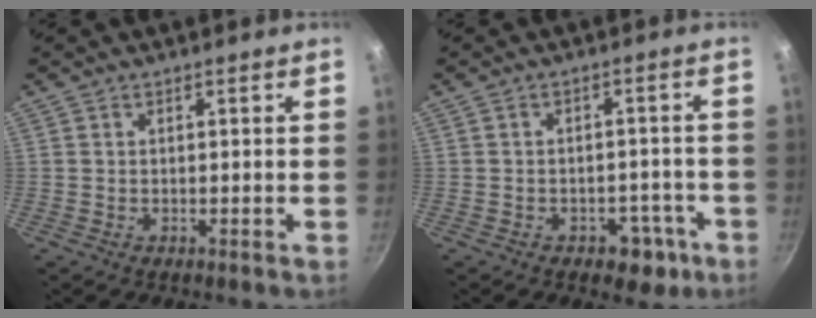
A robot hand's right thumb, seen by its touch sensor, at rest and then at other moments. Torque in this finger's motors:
{"motor_torque": [-0.30, 0.54, -0.12, 0.07, 0.04]}